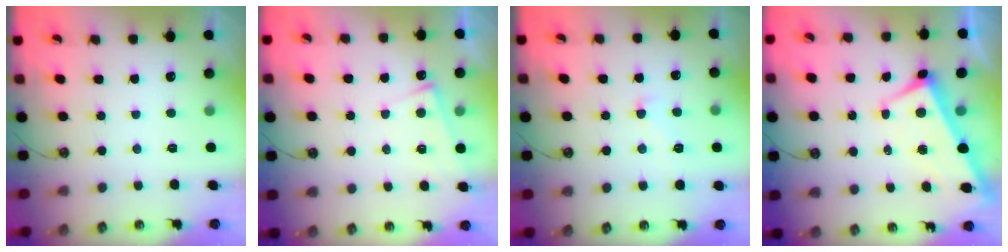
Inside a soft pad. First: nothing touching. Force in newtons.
{"total": 5.0, "press": 5.0, "slide": 0.4}
{"total": 1.9, "press": 1.9, "slide": 0.4}
{"total": 2.8, "press": 2.6, "slide": 0.9}